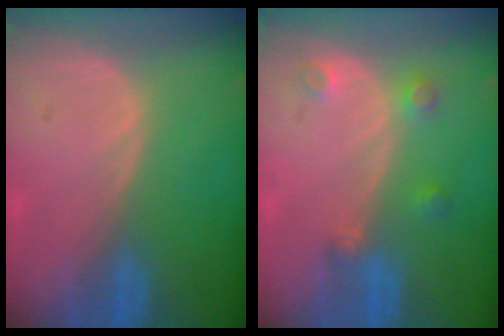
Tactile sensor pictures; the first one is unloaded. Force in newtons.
{"total": 3.2, "press": 3.0, "slide": 1.2}